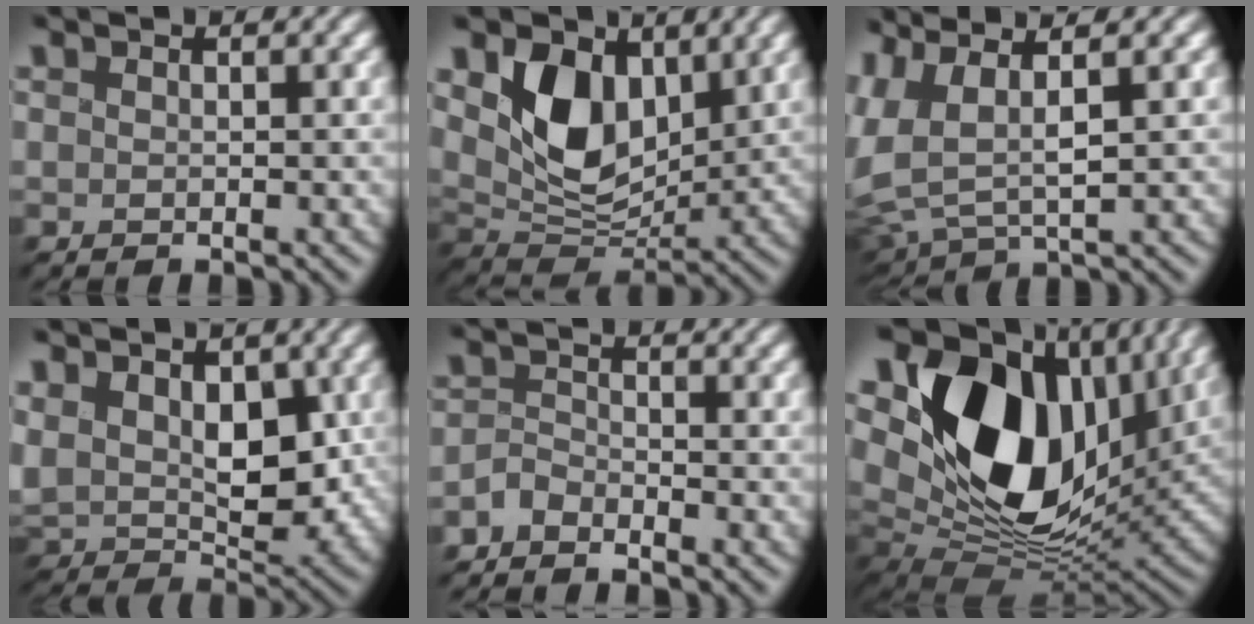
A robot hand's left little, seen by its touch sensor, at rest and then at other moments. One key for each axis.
{"total": 7.8, "fx": 2.3, "fy": 5.3, "fz": 5.3, "tx": -0.105, "ty": -0.016, "tz": 0.034}
{"total": 6.5, "fx": 1.1, "fy": 2.7, "fz": 5.8, "tx": -0.149, "ty": 0.006, "tz": 0.018}
{"total": 9.4, "fx": 1.4, "fy": 6.5, "fz": 6.7, "tx": -0.146, "ty": -0.015, "tz": 0.028}
{"total": 2.1, "fx": -2.0, "fy": 0.5, "fz": 0.3, "tx": -0.002, "ty": 0.007, "tz": -0.048}
{"total": 19.1, "fx": 5.6, "fy": 12.6, "fz": 13.2, "tx": -0.249, "ty": 0.009, "tz": 0.095}